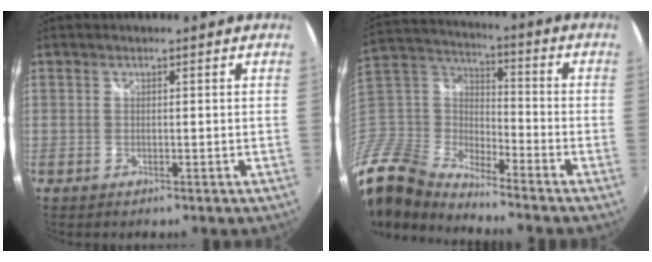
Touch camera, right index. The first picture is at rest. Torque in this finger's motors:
{"motor_torque": [-1.46, -0.67, -1.06, -0.21]}